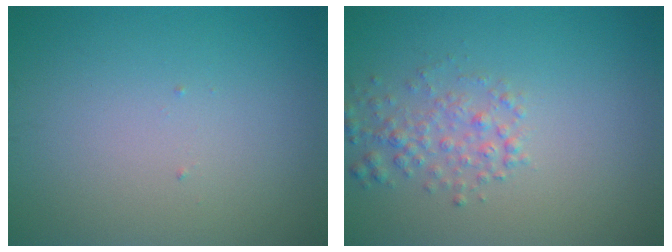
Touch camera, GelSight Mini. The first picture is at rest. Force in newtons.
{"total": 2.3, "press": 2.3, "slide": 0.1}